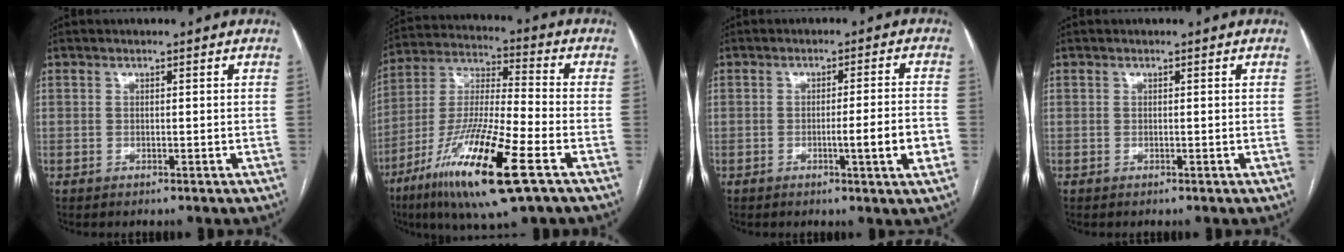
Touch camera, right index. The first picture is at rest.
{"total": 19.4, "force": [-9.5, 1.7, 16.8], "torque": [-0.345, -0.038, -0.172]}
{"total": 6.6, "force": [-2.0, -0.7, 6.2], "torque": [-0.082, -0.007, -0.030]}
{"total": 0.0}